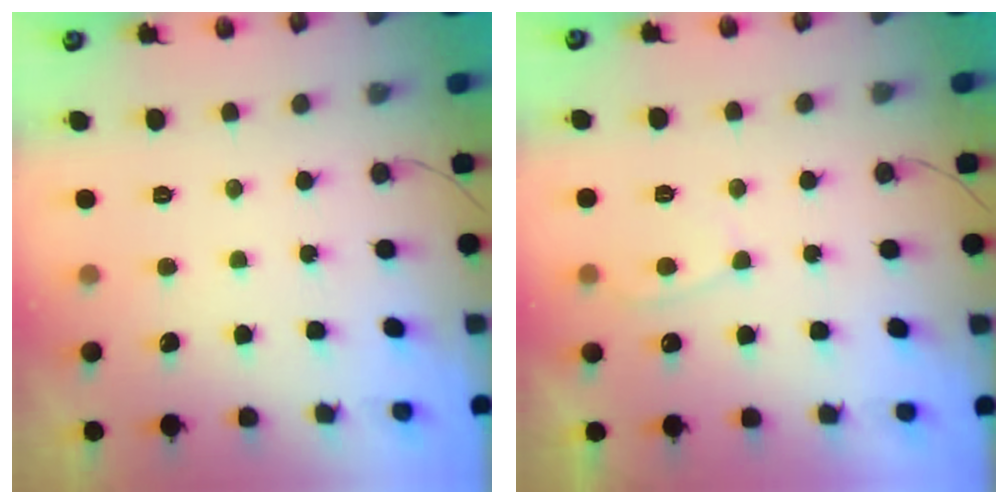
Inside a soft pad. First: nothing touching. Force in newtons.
{"total": 4.0, "press": 4.0, "slide": 0.5}